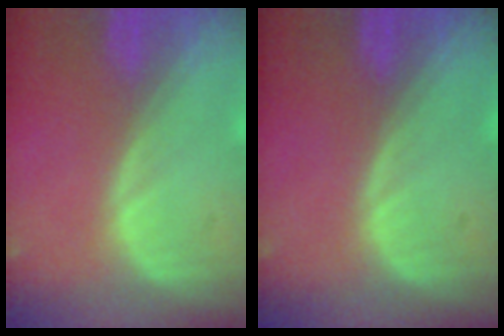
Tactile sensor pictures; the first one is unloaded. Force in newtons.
{"total": 0.0}